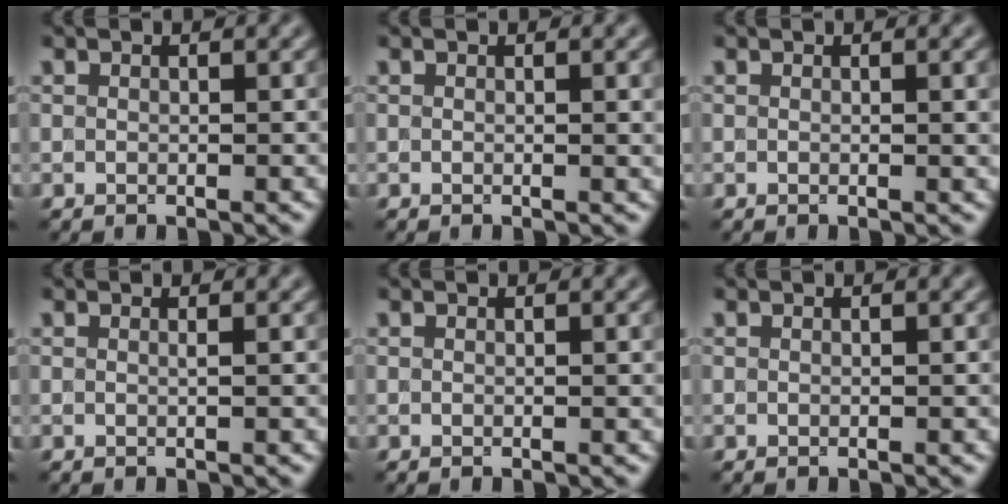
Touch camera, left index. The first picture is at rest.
{"total": 1.2, "force": [0.1, 0.3, 1.1], "torque": [-0.014, -0.002, -0.001]}
{"total": 1.3, "force": [0.1, 0.4, 1.2], "torque": [-0.015, -0.001, -0.001]}
{"total": 0.7, "force": [0.1, 0.2, 0.6], "torque": [-0.006, -0.002, -0.004]}
{"total": 0.6, "force": [0.1, 0.2, 0.6], "torque": [-0.008, 0.000, 0.000]}
{"total": 0.0}